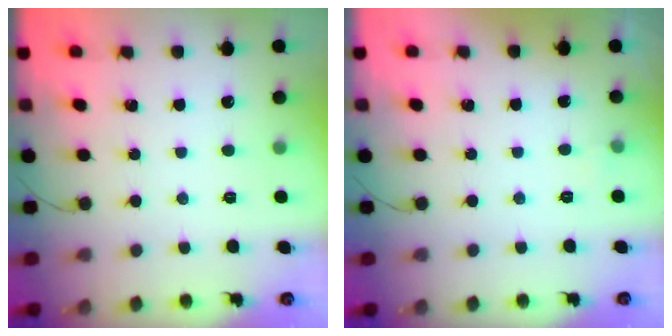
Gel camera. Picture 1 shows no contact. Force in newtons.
{"total": 2.3, "press": 2.1, "slide": 0.9}